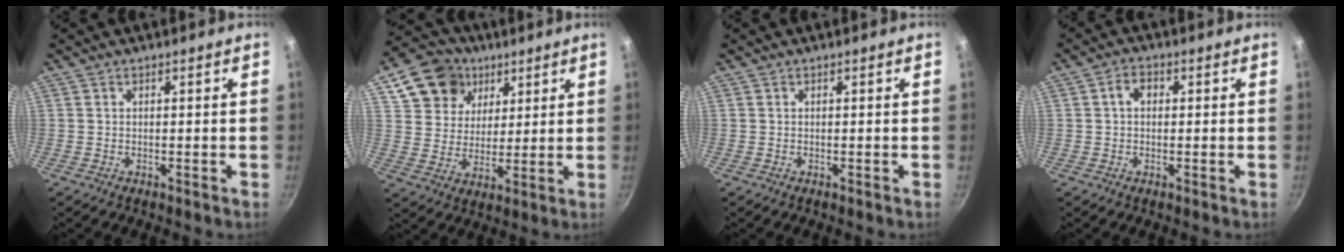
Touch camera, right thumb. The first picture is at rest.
{"total": 13.2, "force": [6.7, 10.3, 5.0], "torque": [-0.062, -0.012, 0.114]}
{"total": 0.0}
{"total": 3.2, "force": [0.5, 2.3, 2.1], "torque": [-0.029, 0.009, 0.003]}